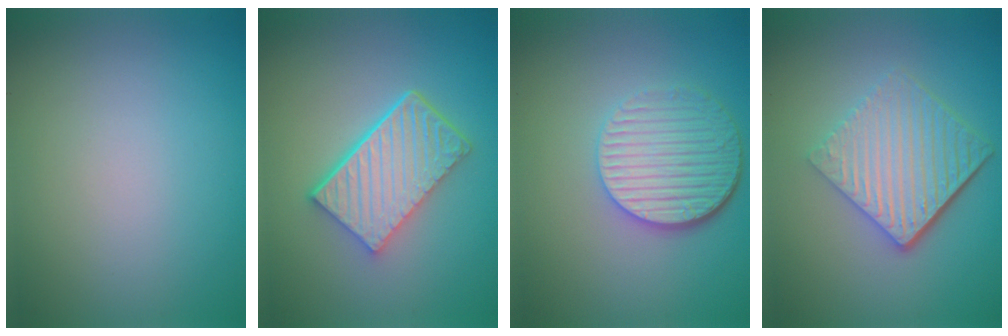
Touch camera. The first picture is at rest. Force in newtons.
{"total": 6.1, "press": 4.4, "slide": 4.2}
{"total": 5.5, "press": 4.2, "slide": 3.5}
{"total": 6.2, "press": 4.1, "slide": 4.6}